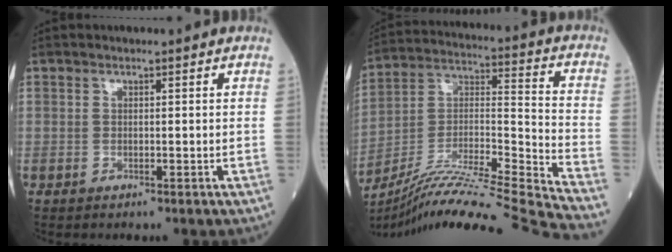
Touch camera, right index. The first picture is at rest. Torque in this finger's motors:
{"motor_torque": [-0.61, -0.51, 0.21, 0.10]}